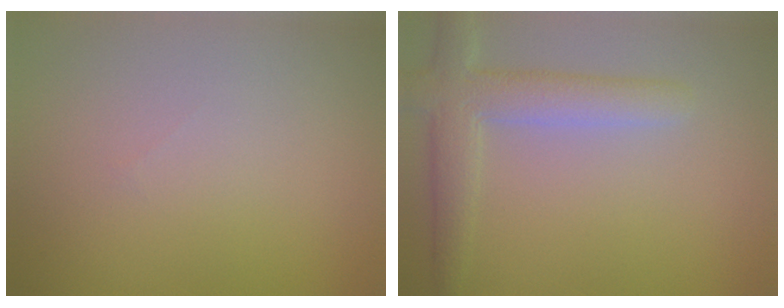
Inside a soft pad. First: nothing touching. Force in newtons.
{"total": 4.3, "press": 4.3, "slide": 0.4}